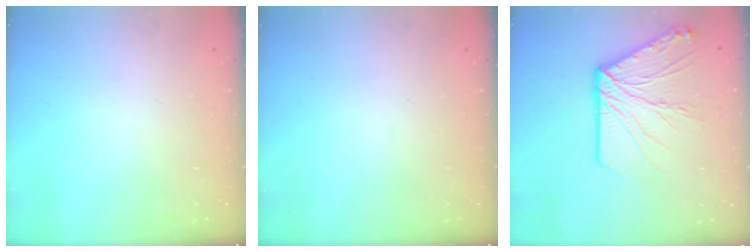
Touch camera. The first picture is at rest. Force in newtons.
{"total": 0.0}
{"total": 16.4, "press": 16.4, "slide": 1.2}